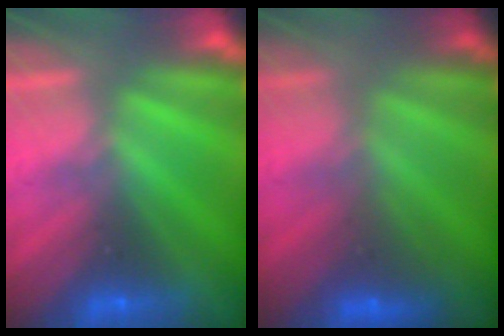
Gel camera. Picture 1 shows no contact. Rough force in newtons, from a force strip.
{"total": 2.8}